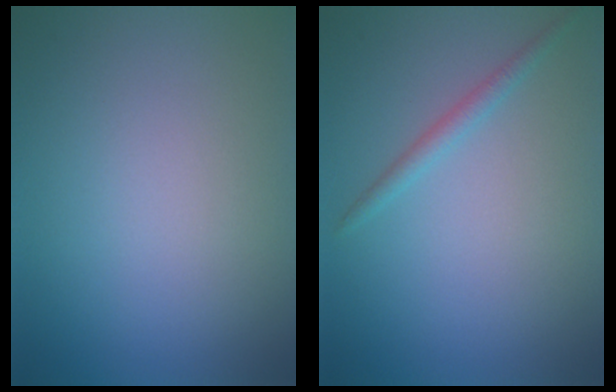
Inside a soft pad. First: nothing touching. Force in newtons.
{"total": 1.3, "press": 1.3, "slide": 0.0}